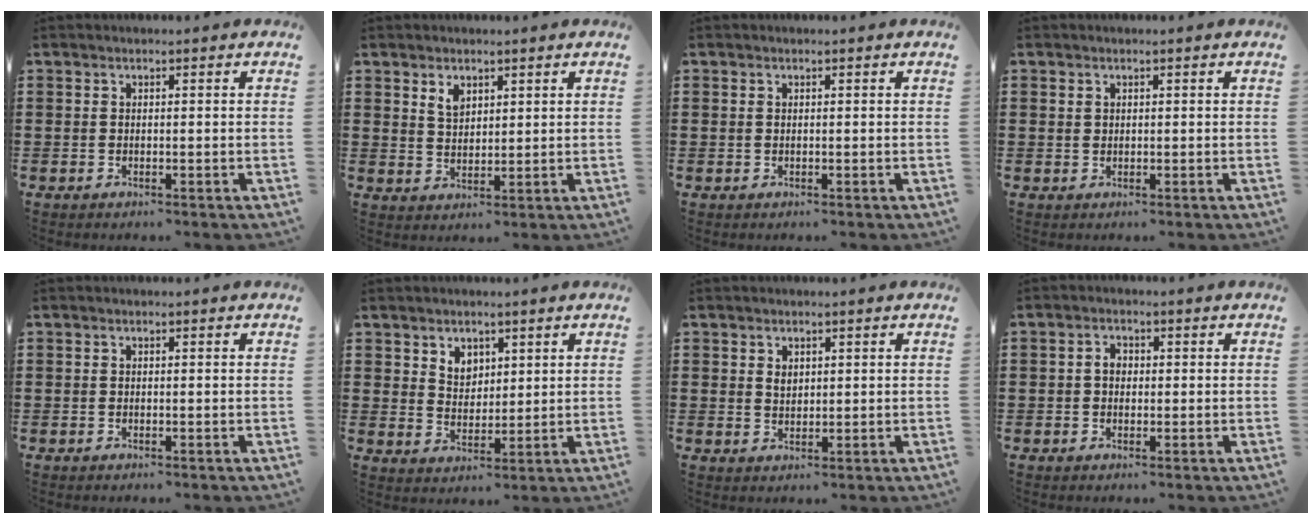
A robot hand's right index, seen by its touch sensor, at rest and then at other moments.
{"total": 2.9, "force": [1.9, 1.7, 1.4], "torque": [-0.033, 0.005, 0.036]}
{"total": 0.0}
{"total": 0.7, "force": [0.4, 0.6, 0.1], "torque": [-0.003, 0.003, 0.009]}
{"total": 0.0}
{"total": 3.9, "force": [2.6, 2.7, 0.6], "torque": [-0.024, 0.007, 0.049]}
{"total": 1.6, "force": [0.8, 1.1, 0.8], "torque": [-0.018, 0.004, 0.016]}
{"total": 2.0, "force": [0.0, 1.4, 1.4], "torque": [-0.029, 0.007, -0.002]}